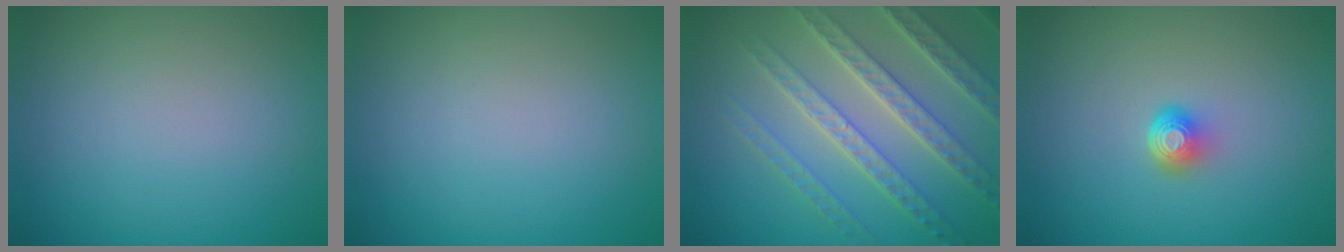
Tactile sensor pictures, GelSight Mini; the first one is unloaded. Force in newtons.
{"total": 0.0}
{"total": 7.0, "press": 5.4, "slide": 4.5}
{"total": 2.1, "press": 1.4, "slide": 1.6}